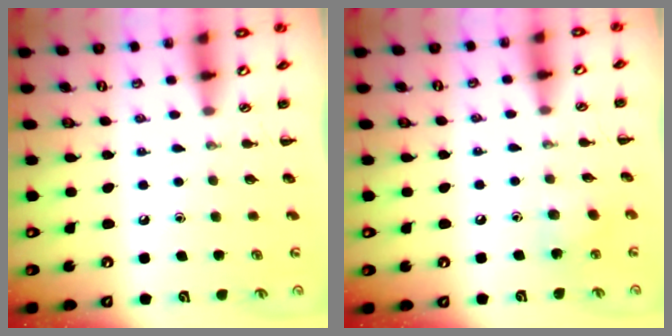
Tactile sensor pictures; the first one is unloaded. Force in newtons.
{"total": 5.4, "press": 5.2, "slide": 1.4}